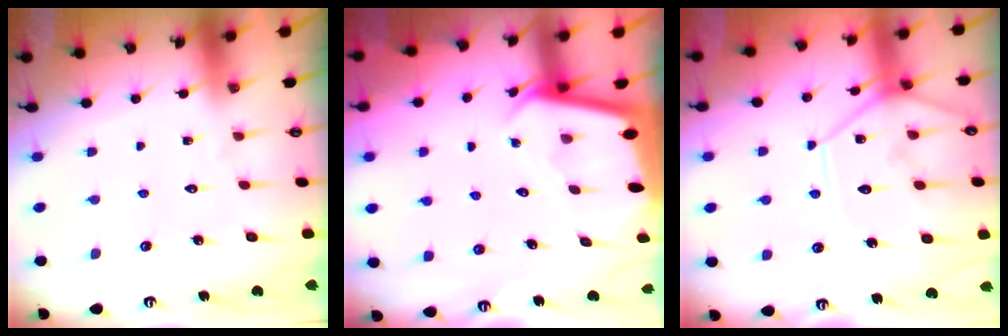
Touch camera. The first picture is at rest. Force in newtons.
{"total": 2.4, "press": 2.4, "slide": 0.1}
{"total": 13.4, "press": 13.3, "slide": 1.5}